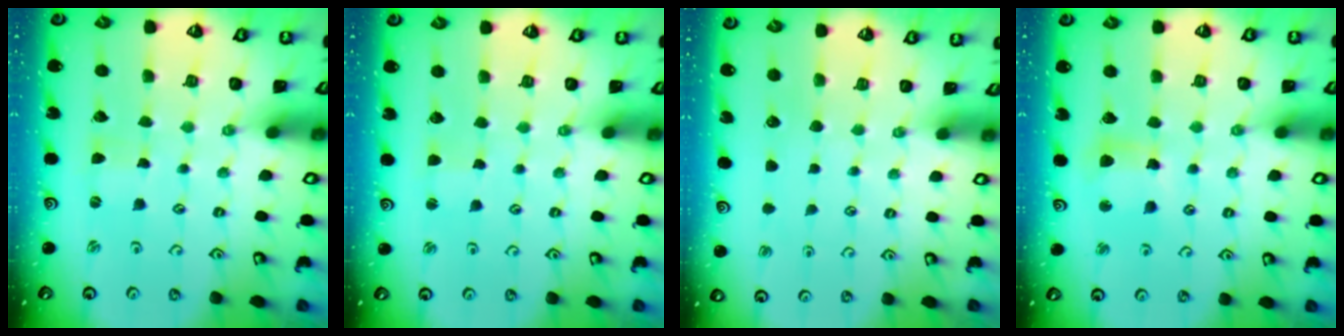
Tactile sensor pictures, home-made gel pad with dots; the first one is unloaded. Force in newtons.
{"total": 1.8, "press": 1.8, "slide": 0.3}
{"total": 0.0}
{"total": 8.8, "press": 8.8, "slide": 1.0}